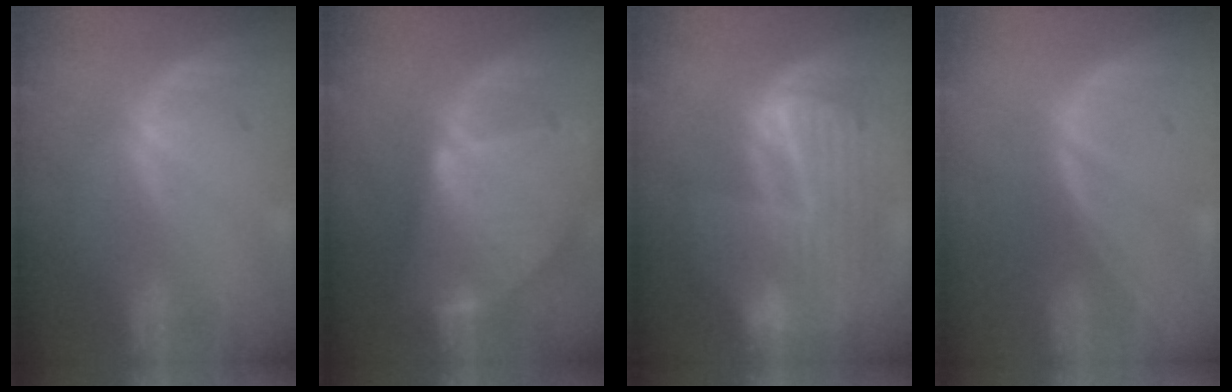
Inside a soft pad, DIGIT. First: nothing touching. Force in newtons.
{"total": 9.5, "press": 8.2, "slide": 4.8}
{"total": 9.9, "press": 8.6, "slide": 5.0}
{"total": 0.0}